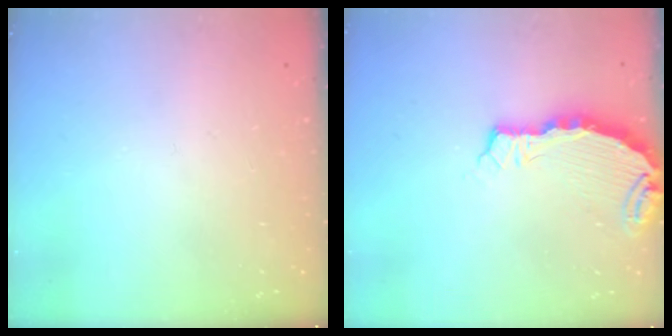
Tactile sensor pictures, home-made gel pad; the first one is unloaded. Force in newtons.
{"total": 5.0, "press": 5.0, "slide": 0.6}